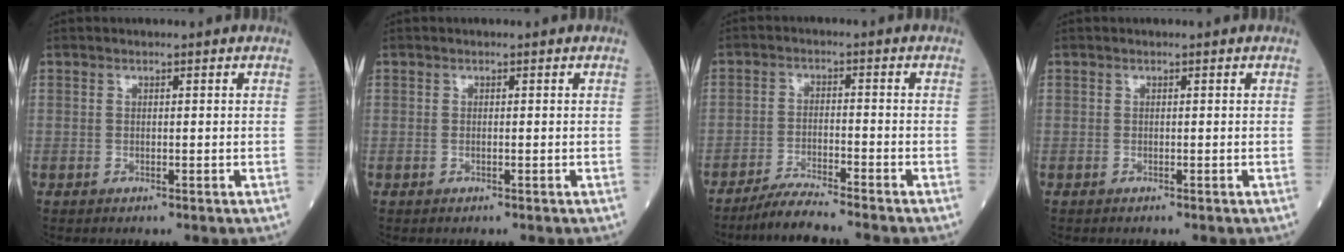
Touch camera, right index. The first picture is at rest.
{"total": 0.0}
{"total": 6.3, "force": [-5.7, -0.9, 2.6], "torque": [-0.046, -0.024, -0.100]}
{"total": 0.0}